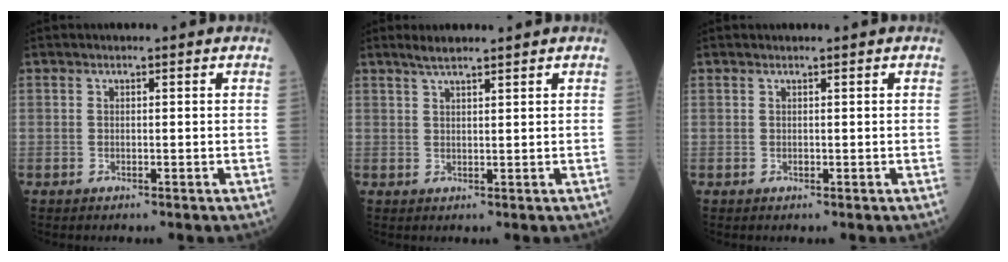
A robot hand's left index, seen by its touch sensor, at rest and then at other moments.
{"total": 3.2, "force": [2.7, 0.1, 1.6], "torque": [-0.034, 0.013, 0.052]}
{"total": 0.8, "force": [0.6, 0.3, 0.4], "torque": [-0.007, 0.005, 0.010]}